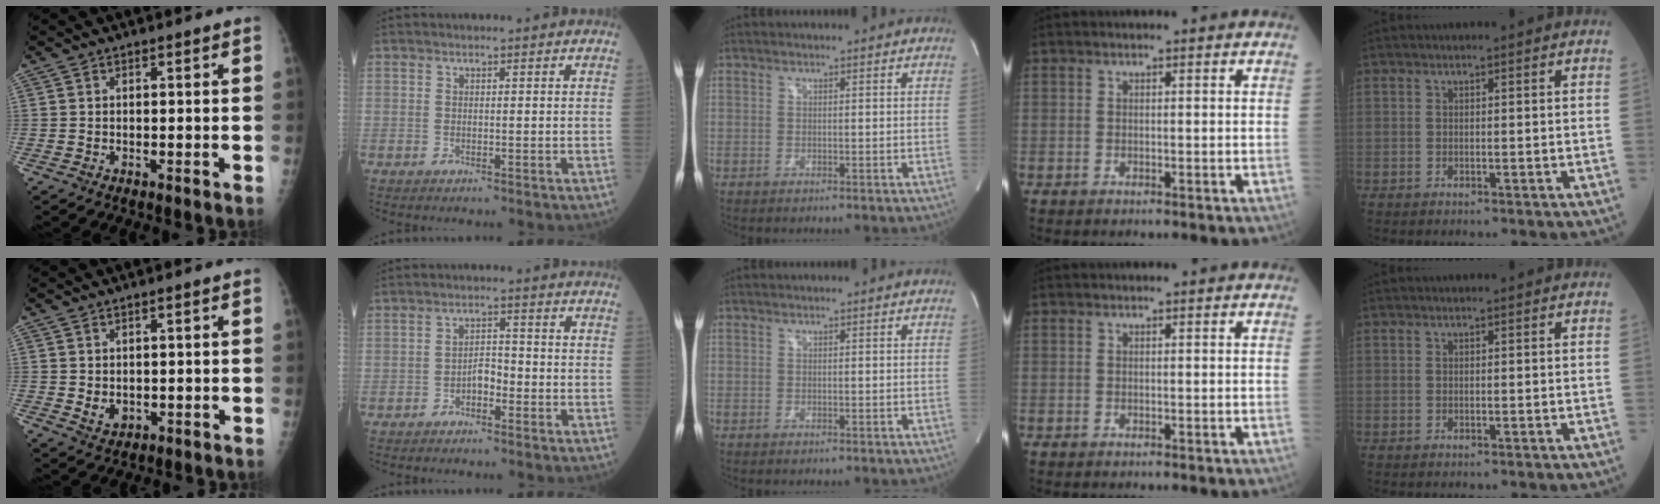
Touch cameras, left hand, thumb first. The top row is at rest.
{"thumb": {"total": 2.6, "force": [0.0, 1.8, 1.8], "torque": [-0.020, -0.006, 0.010]}, "index": {"total": 2.5, "force": [-1.4, 1.2, 1.7], "torque": [-0.021, 0.006, -0.029]}}